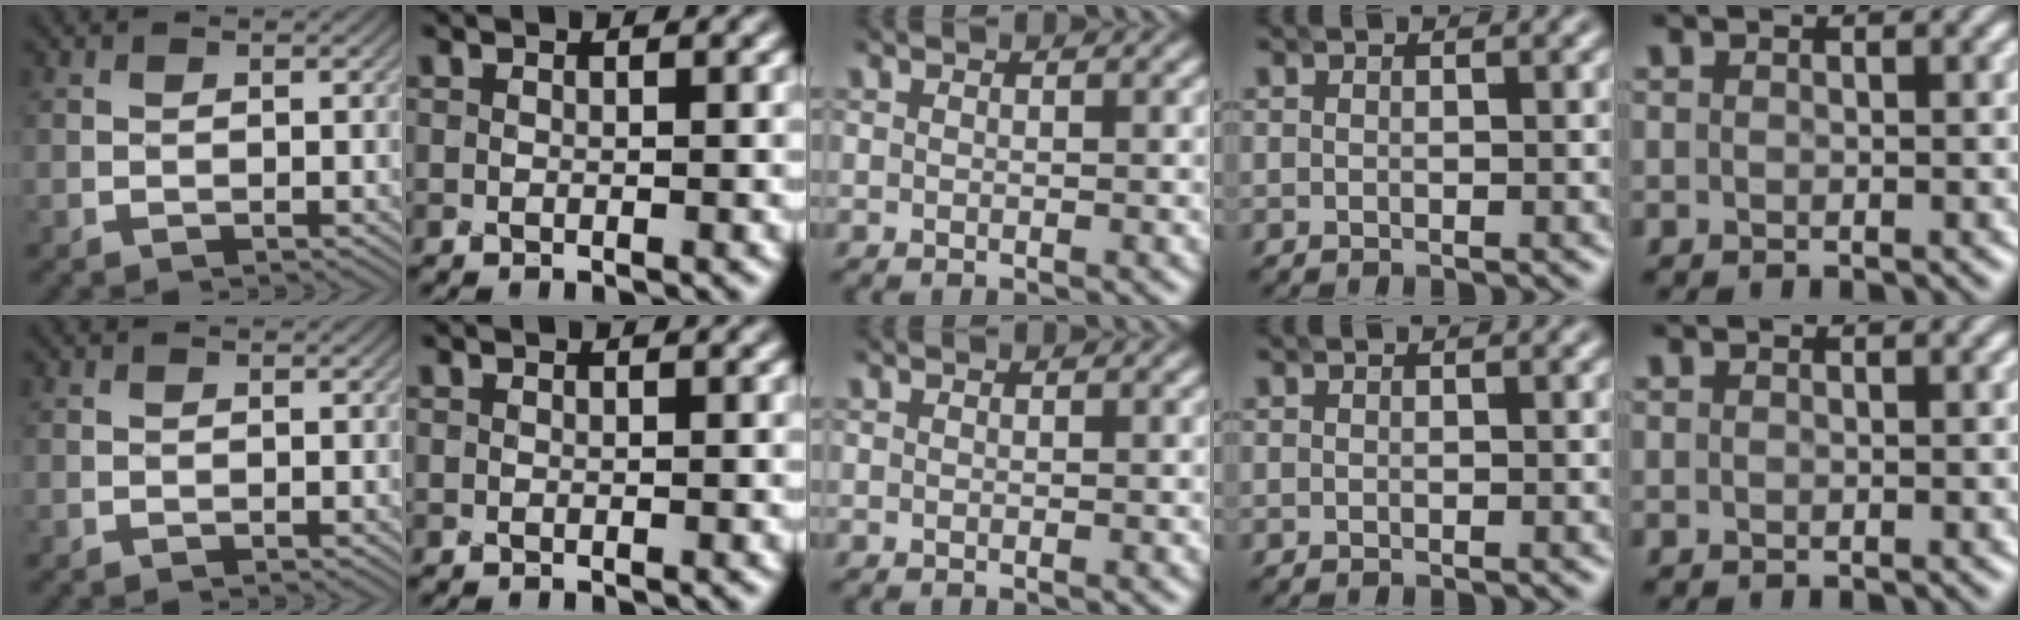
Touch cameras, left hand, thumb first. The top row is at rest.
{}